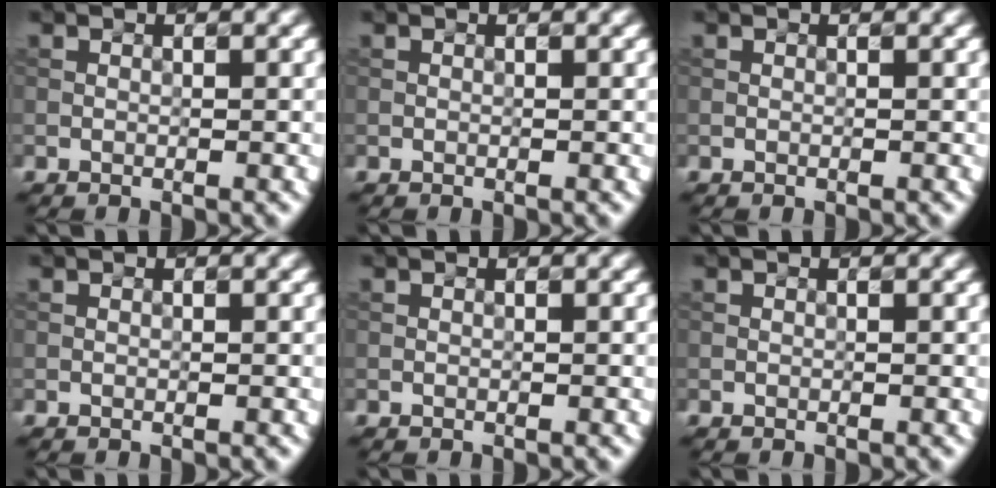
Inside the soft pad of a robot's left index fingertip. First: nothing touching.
{"total": 0.0}
{"total": 0.0}
{"total": 0.0}
{"total": 0.0}
{"total": 0.0}